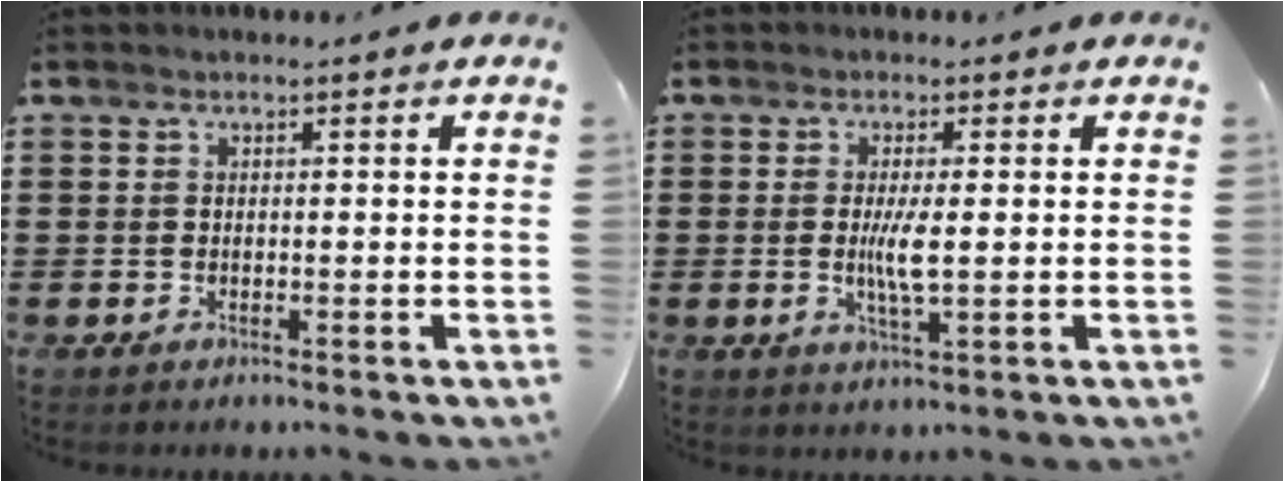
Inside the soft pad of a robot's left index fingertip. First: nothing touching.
{"total": 4.4, "force": [0.1, 0.6, 4.4], "torque": [-0.086, -0.004, -0.002]}